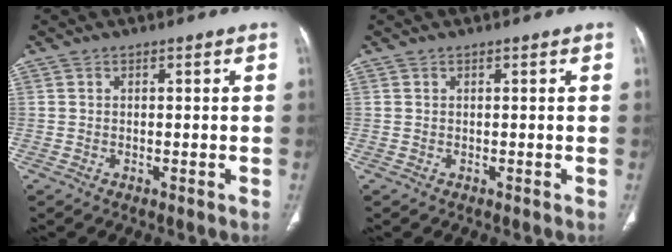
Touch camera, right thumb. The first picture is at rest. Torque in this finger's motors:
{"motor_torque": [0.00, 0.00, -0.11, 0.09, 0.00]}